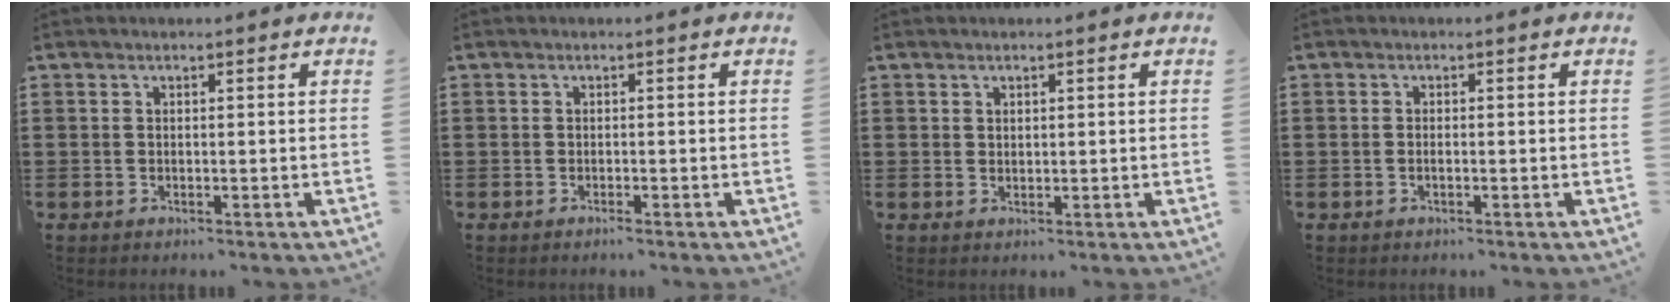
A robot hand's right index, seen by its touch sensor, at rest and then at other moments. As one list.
[{"total": 0.6, "force": [-0.5, 0.0, 0.4], "torque": [-0.009, -0.004, -0.009]}, {"total": 0.9, "force": [0.7, 0.6, 0.2], "torque": [-0.005, 0.002, 0.013]}, {"total": 0.7, "force": [-0.3, 0.2, 0.6], "torque": [-0.011, -0.004, -0.005]}]